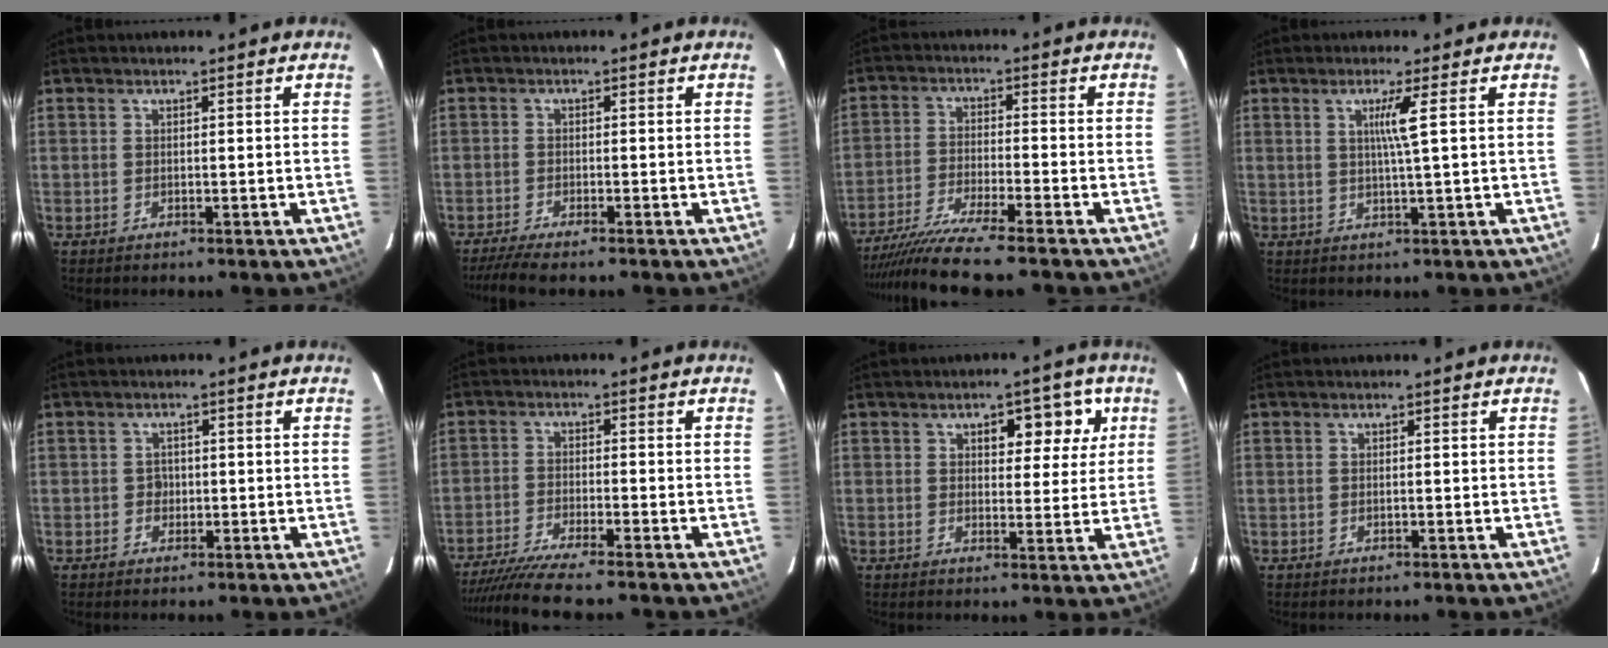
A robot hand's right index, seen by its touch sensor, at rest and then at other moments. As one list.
[{"total": 5.7, "force": [-4.7, 0.3, 3.2], "torque": [-0.053, -0.014, -0.079]}, {"total": 11.2, "force": [-9.6, -1.2, 5.8], "torque": [-0.094, -0.029, -0.162]}, {"total": 3.4, "force": [0.9, -1.0, 3.2], "torque": [-0.060, -0.004, 0.017]}, {"total": 1.5, "force": [-0.3, 1.3, 0.7], "torque": [-0.010, 0.004, -0.003]}, {"total": 10.0, "force": [-8.8, -0.7, 4.8], "torque": [-0.068, -0.025, -0.143]}, {"total": 6.6, "force": [2.8, 3.4, 4.9], "torque": [-0.051, 0.016, 0.036]}, {"total": 0.0}]